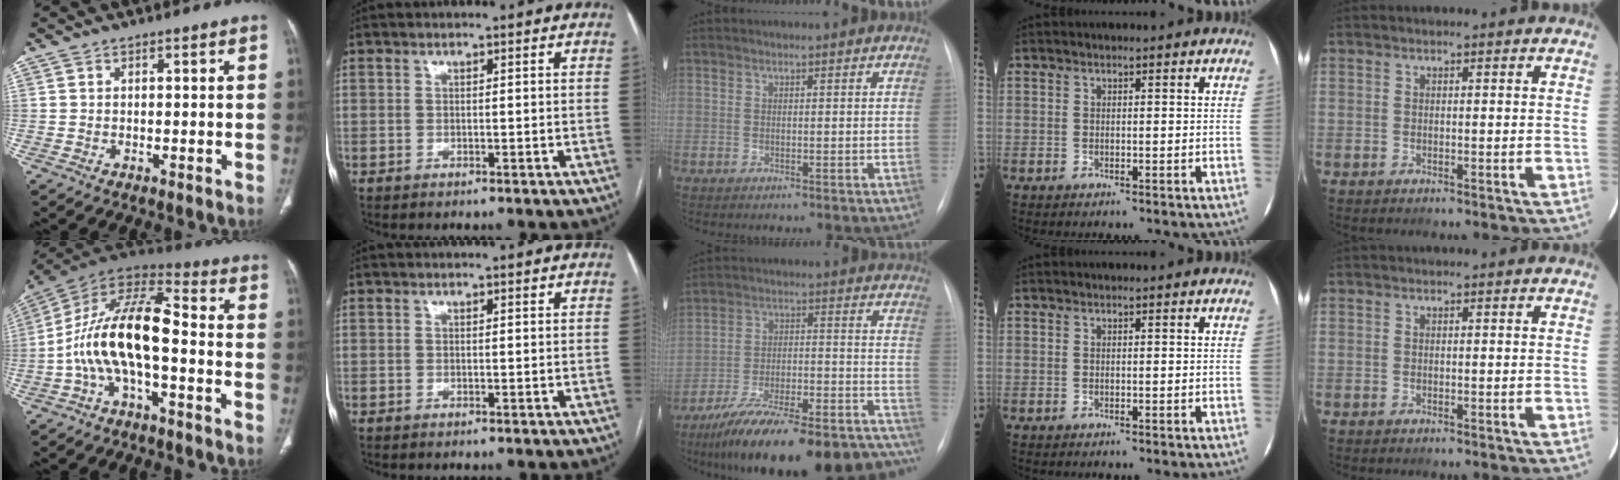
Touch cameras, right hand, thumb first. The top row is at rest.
{"thumb": {"total": 16.1, "force": [-3.5, 6.8, 14.2], "torque": [-0.263, 0.068, -0.071]}, "middle": {"total": 27.2, "force": [-22.8, 6.3, 13.4], "torque": [-0.152, 0.015, -0.325]}}